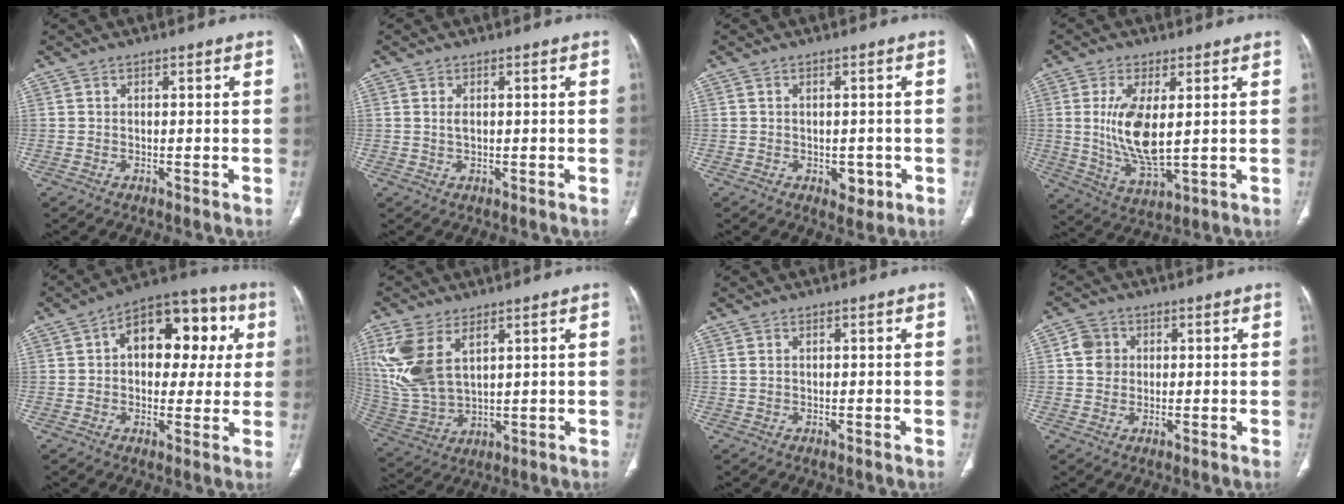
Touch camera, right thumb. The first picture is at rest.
{"total": 1.6, "force": [0.4, 0.8, 1.3], "torque": [-0.028, -0.001, 0.011]}
{"total": 3.4, "force": [-1.0, 2.3, 2.3], "torque": [-0.014, 0.002, -0.005]}
{"total": 11.4, "force": [1.5, 4.6, 10.3], "torque": [-0.208, -0.026, 0.040]}
{"total": 17.2, "force": [3.9, 10.5, 13.1], "torque": [-0.130, 0.030, 0.049]}
{"total": 13.9, "force": [5.8, 7.4, 10.2], "torque": [-0.230, -0.014, 0.137]}
{"total": 0.9, "force": [0.5, 0.5, 0.6], "torque": [-0.017, 0.009, 0.015]}
{"total": 4.2, "force": [0.8, 3.8, 1.7], "torque": [-0.015, 0.003, 0.012]}